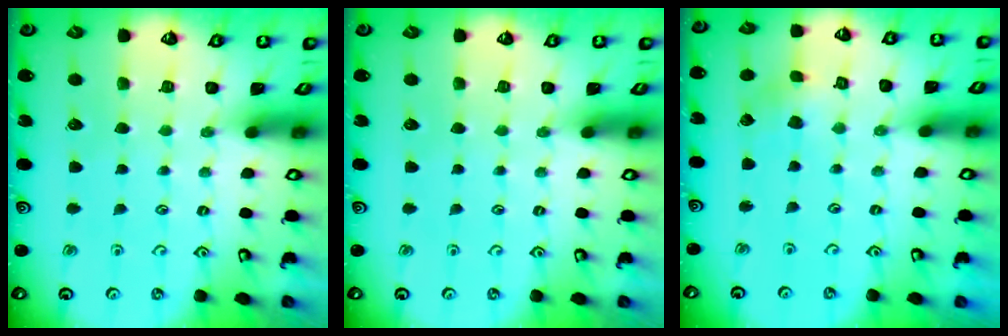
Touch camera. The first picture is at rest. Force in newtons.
{"total": 0.0}
{"total": 2.1, "press": 2.1, "slide": 0.1}